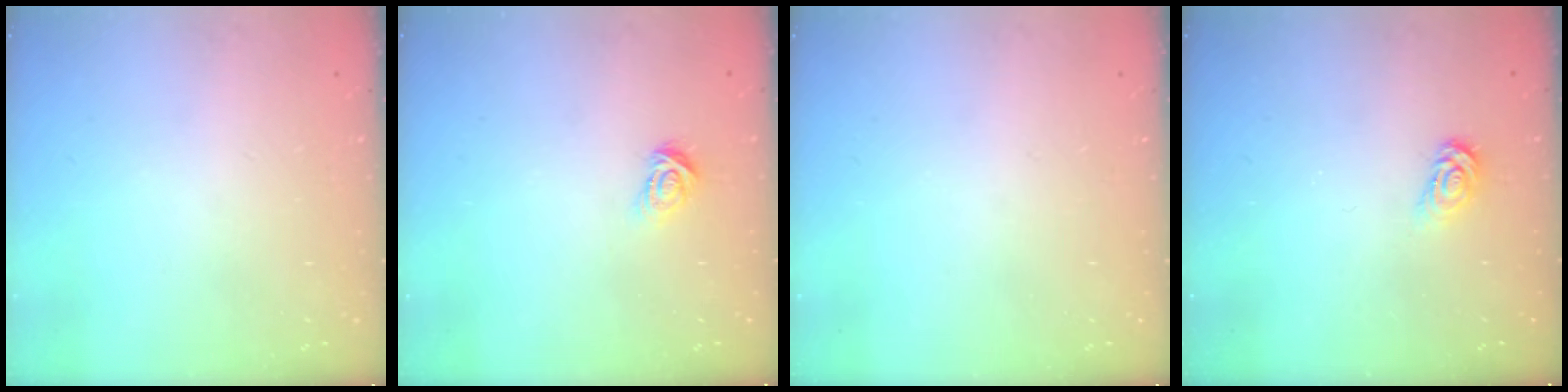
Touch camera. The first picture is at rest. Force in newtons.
{"total": 3.3, "press": 3.3, "slide": 0.4}
{"total": 0.0}
{"total": 3.2, "press": 3.2, "slide": 0.1}